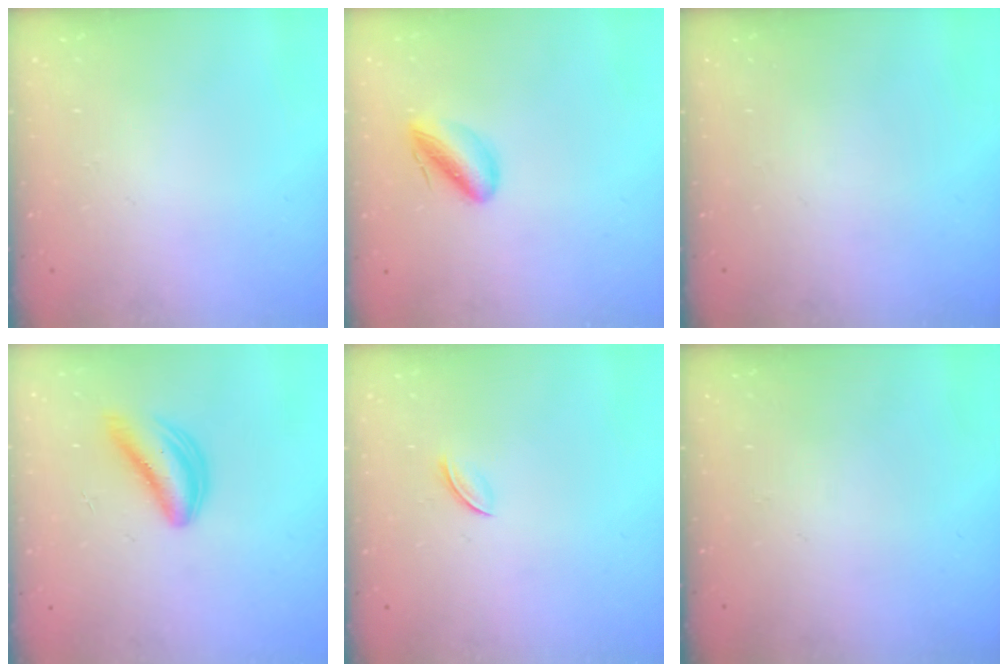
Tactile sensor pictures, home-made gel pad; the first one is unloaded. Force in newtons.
{"total": 7.2, "press": 6.9, "slide": 1.9}
{"total": 0.0}
{"total": 5.4, "press": 5.3, "slide": 1.1}
{"total": 2.8, "press": 2.7, "slide": 0.9}
{"total": 0.0}